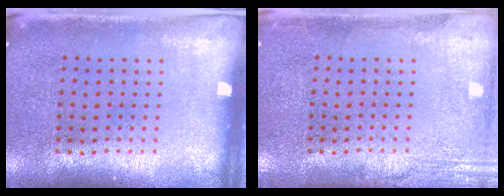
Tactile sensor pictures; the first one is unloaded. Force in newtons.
{"total": 2.2, "press": 2.2, "slide": 0.4}